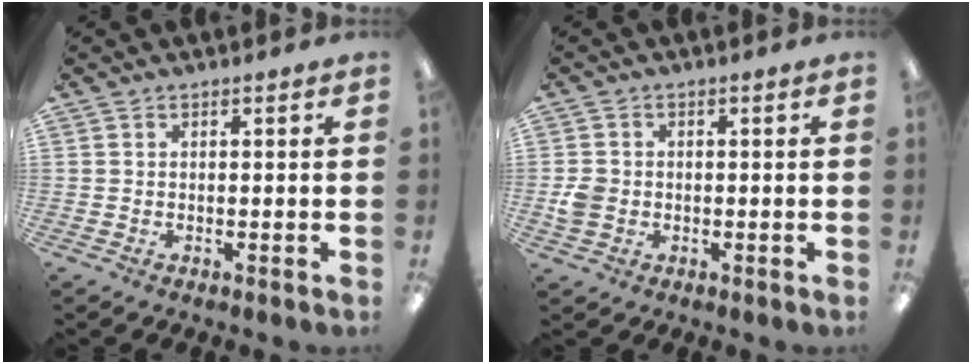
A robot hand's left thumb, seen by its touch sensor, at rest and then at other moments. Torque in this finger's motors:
{"motor_torque": [-0.16, 0.22, 0.04, -0.05, 0.01]}